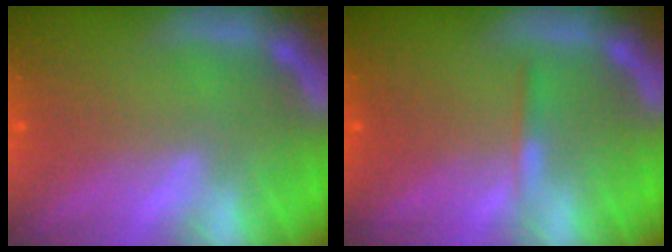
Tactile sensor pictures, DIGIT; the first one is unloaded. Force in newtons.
{"total": 0.9}